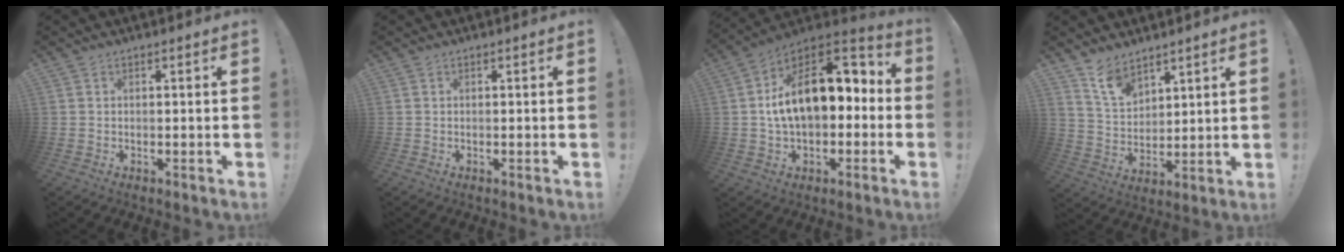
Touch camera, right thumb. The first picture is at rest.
{"total": 0.0}
{"total": 19.0, "force": [3.2, 11.1, 15.0], "torque": [-0.222, -0.006, 0.058]}
{"total": 8.9, "force": [7.1, 4.6, 2.9], "torque": [-0.057, -0.050, 0.138]}